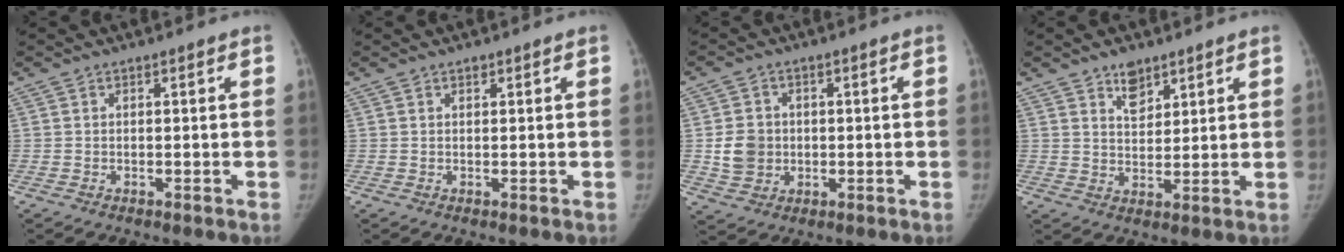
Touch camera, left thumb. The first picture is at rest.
{"total": 0.8, "force": [0.5, 0.5, 0.3], "torque": [-0.001, -0.003, 0.007]}
{"total": 6.5, "force": [-0.1, 5.8, 3.0], "torque": [-0.034, 0.002, 0.002]}
{"total": 5.2, "force": [3.6, 2.9, 2.4], "torque": [-0.016, -0.026, 0.063]}